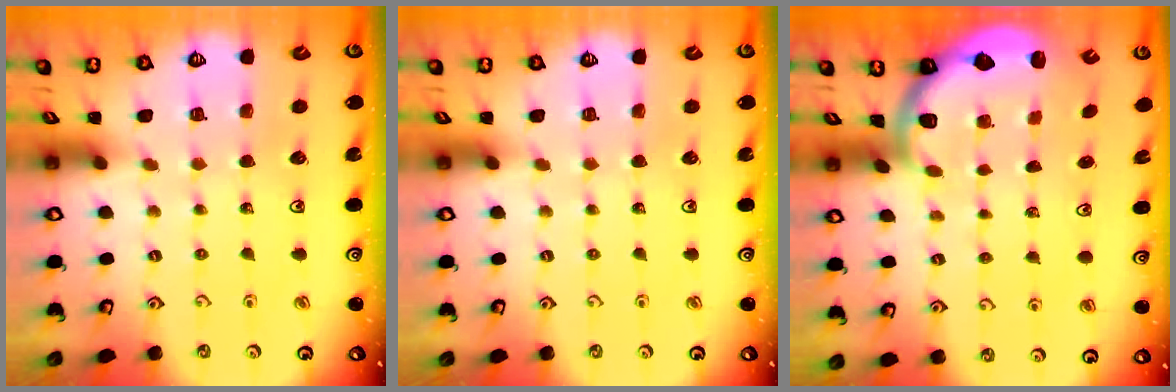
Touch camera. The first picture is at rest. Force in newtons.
{"total": 0.0}
{"total": 1.9, "press": 1.8, "slide": 0.5}